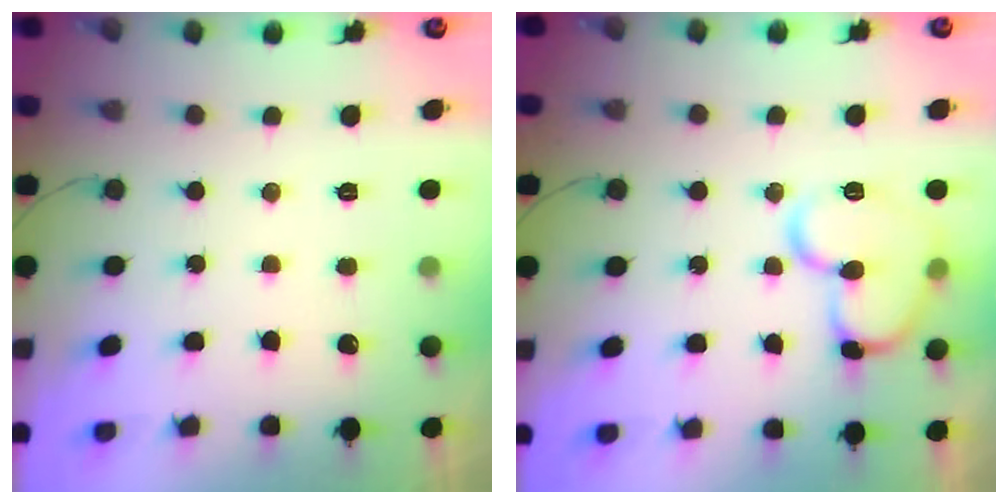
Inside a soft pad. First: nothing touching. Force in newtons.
{"total": 13.7, "press": 13.6, "slide": 1.8}